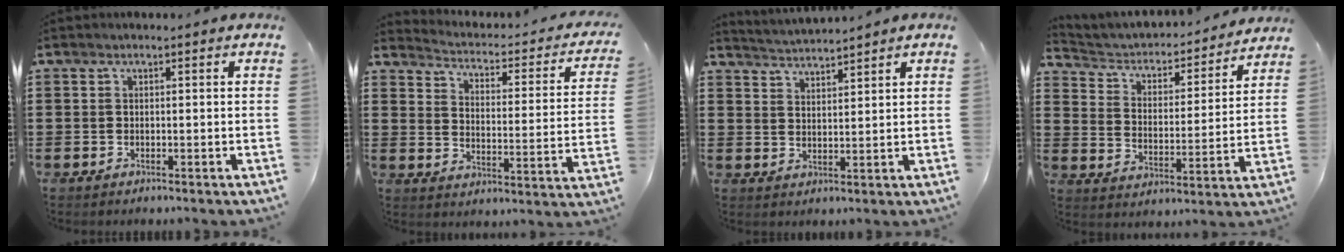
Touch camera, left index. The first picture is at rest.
{"total": 1.8, "force": [1.7, 0.3, 0.6], "torque": [-0.029, -0.024, 0.016]}
{"total": 2.7, "force": [2.6, -0.6, -0.3], "torque": [-0.005, -0.014, 0.047]}
{"total": 2.9, "force": [2.5, 1.2, 0.8], "torque": [-0.034, -0.024, 0.031]}